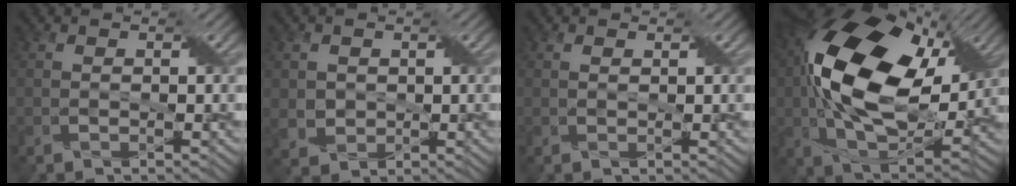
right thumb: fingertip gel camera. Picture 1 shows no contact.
{"total": 3.0, "force": [0.6, 2.8, 0.7], "torque": [-0.033, -0.009, 0.012]}
{"total": 0.5, "force": [0.4, 0.2, 0.3], "torque": [-0.007, 0.000, 0.007]}
{"total": 20.3, "force": [4.5, 11.6, 16.1], "torque": [-0.322, 0.023, 0.064]}